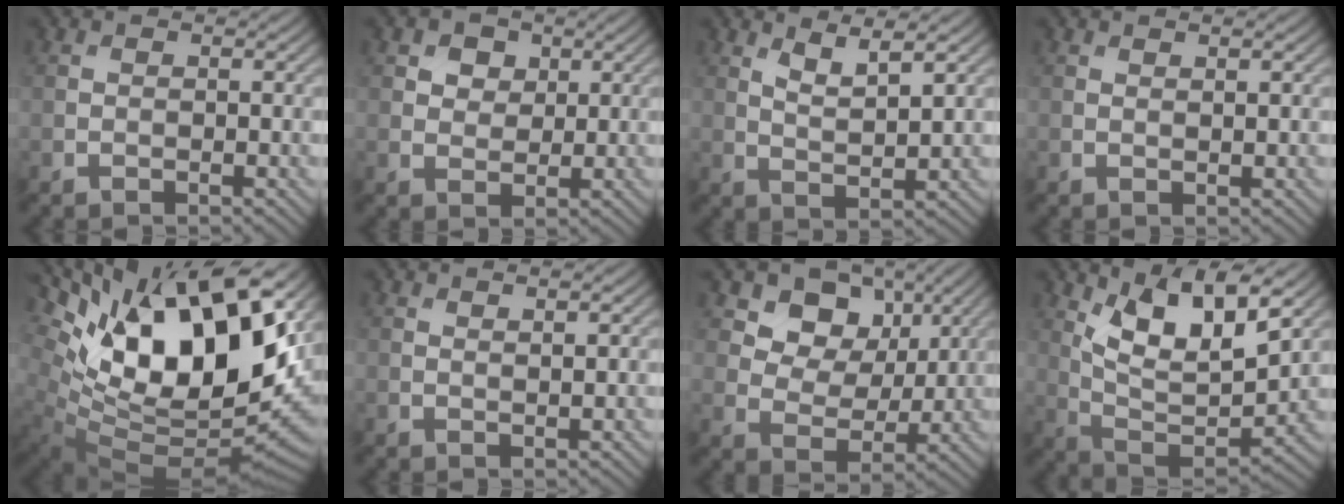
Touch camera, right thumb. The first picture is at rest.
{"total": 3.8, "force": [1.9, 2.8, 1.7], "torque": [-0.036, -0.007, 0.033]}
{"total": 3.9, "force": [2.7, 0.7, 2.8], "torque": [-0.057, -0.005, 0.058]}
{"total": 0.8, "force": [0.6, 0.0, 0.6], "torque": [-0.009, 0.002, 0.011]}
{"total": 19.1, "force": [4.7, 9.6, 15.9], "torque": [-0.270, -0.009, 0.095]}
{"total": 1.1, "force": [0.8, 0.1, 0.8], "torque": [-0.015, 0.001, 0.015]}
{"total": 8.9, "force": [4.4, 6.4, 4.2], "torque": [-0.079, -0.018, 0.082]}
{"total": 12.2, "force": [6.2, 4.7, 9.4], "torque": [-0.195, -0.002, 0.118]}